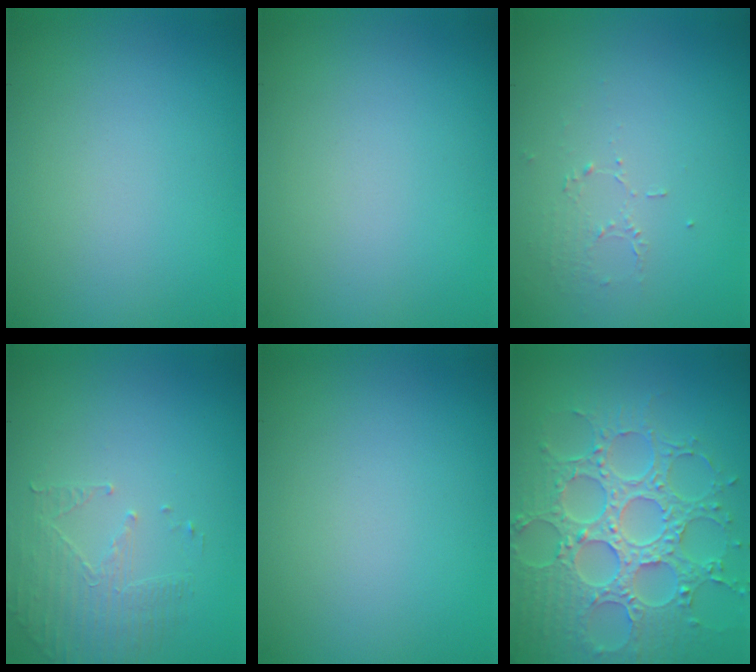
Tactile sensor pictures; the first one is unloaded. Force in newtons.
{"total": 0.0}
{"total": 1.0, "press": 0.5, "slide": 0.9}
{"total": 1.8, "press": 1.1, "slide": 1.4}
{"total": 0.0}
{"total": 8.1, "press": 6.3, "slide": 5.0}